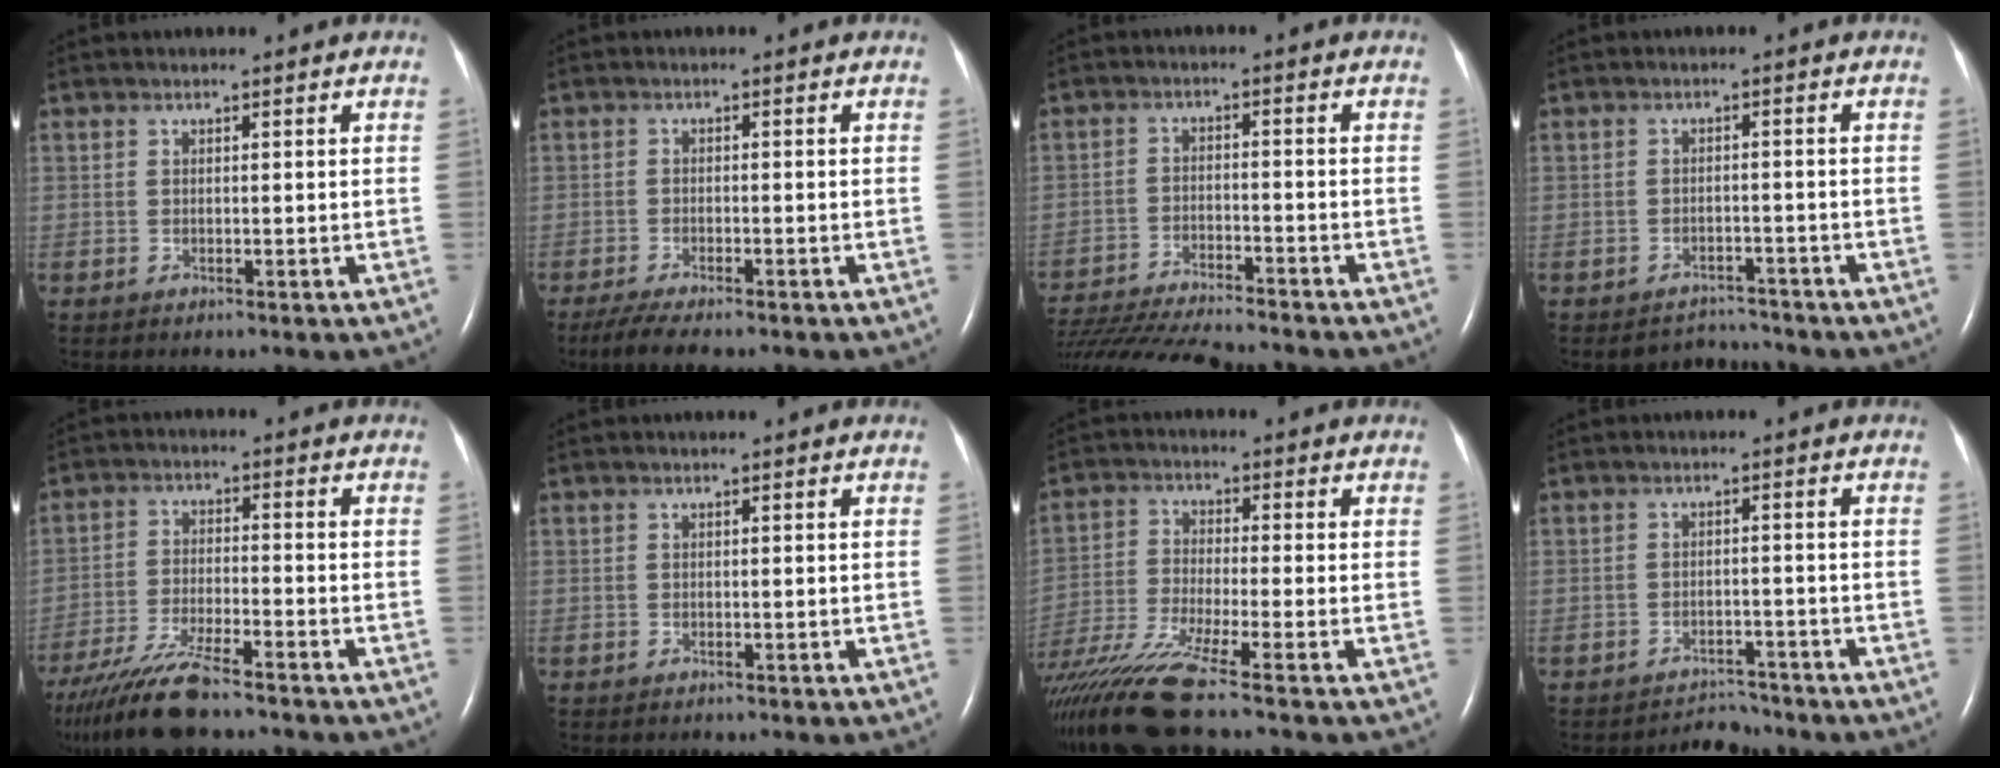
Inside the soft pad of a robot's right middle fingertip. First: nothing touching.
{"total": 6.5, "force": [-5.3, 1.2, 3.7], "torque": [-0.062, -0.015, -0.083]}
{"total": 16.9, "force": [-15.3, 1.2, 6.9], "torque": [-0.134, -0.037, -0.242]}
{"total": 2.8, "force": [-2.6, 0.2, -1.1], "torque": [0.014, 0.000, -0.035]}
{"total": 11.6, "force": [-9.5, 1.2, 6.5], "torque": [-0.128, -0.032, -0.165]}
{"total": 0.0}
{"total": 12.7, "force": [-9.8, -1.6, 8.0], "torque": [-0.156, -0.040, -0.176]}
{"total": 3.3, "force": [-3.1, 0.5, -1.1], "torque": [0.016, 0.001, -0.045]}